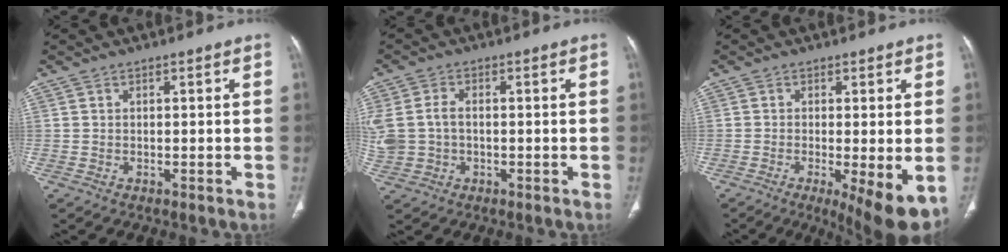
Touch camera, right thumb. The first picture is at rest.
{"total": 7.9, "force": [0.0, 5.8, 5.3], "torque": [-0.134, 0.020, 0.005]}
{"total": 10.2, "force": [-3.5, 2.4, 9.3], "torque": [-0.132, -0.024, -0.049]}